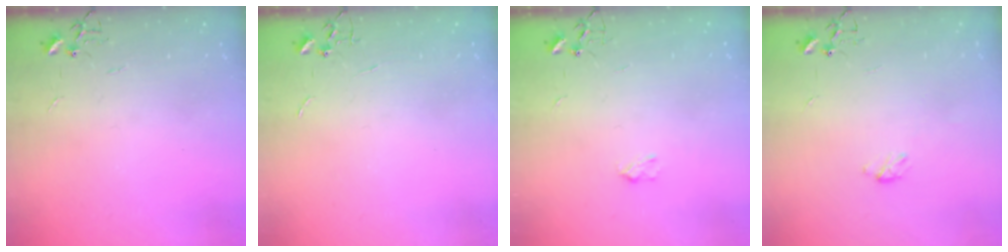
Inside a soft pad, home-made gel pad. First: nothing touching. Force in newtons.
{"total": 0.0}
{"total": 2.6, "press": 2.6, "slide": 0.5}
{"total": 3.1, "press": 3.1, "slide": 0.5}